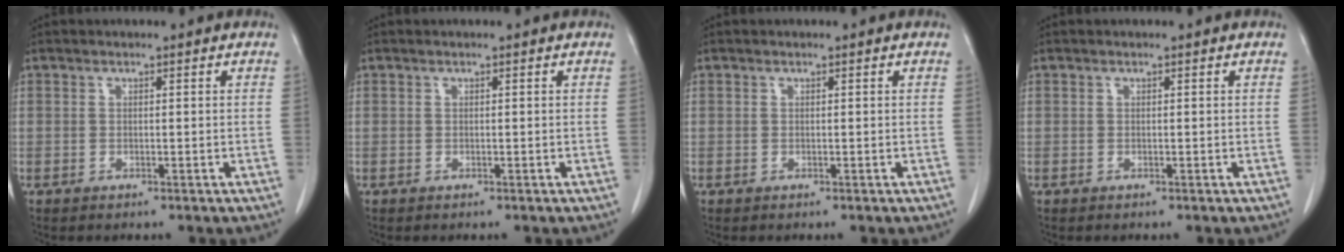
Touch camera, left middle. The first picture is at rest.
{"total": 0.0}
{"total": 0.0}
{"total": 0.0}